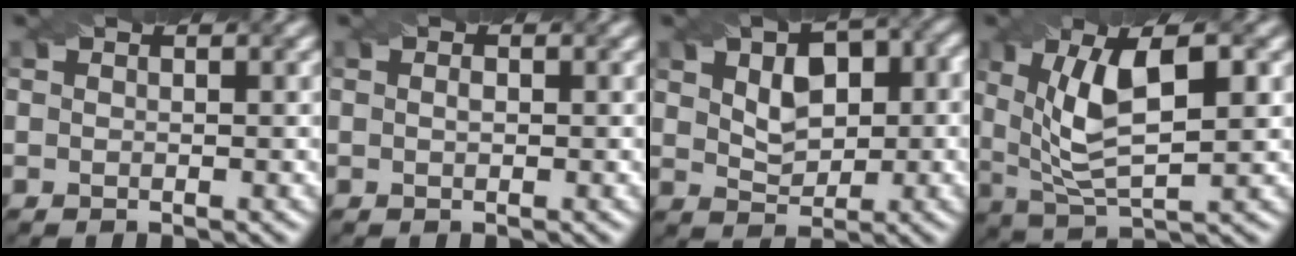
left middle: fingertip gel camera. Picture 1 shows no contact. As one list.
[{"total": 0.6, "force": [0.0, 0.3, 0.5], "torque": [-0.012, 0.001, 0.000]}, {"total": 5.9, "force": [1.3, 4.0, 4.2], "torque": [-0.064, 0.008, 0.024]}, {"total": 8.2, "force": [1.8, 3.1, 7.4], "torque": [-0.146, 0.001, 0.032]}]